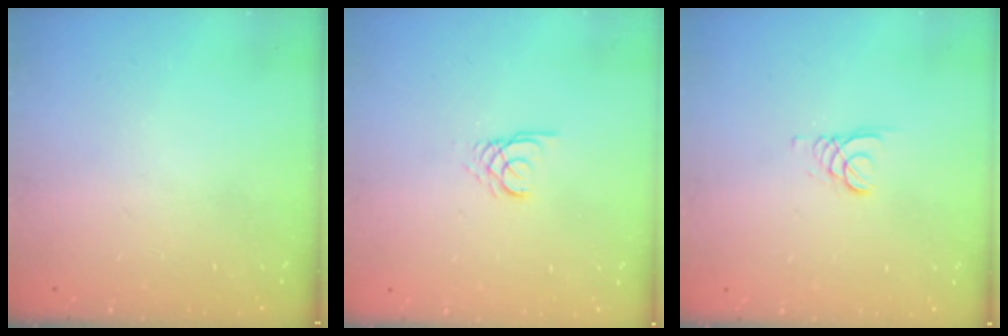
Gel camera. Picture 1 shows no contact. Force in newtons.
{"total": 3.0, "press": 3.0, "slide": 0.3}
{"total": 1.2, "press": 1.2, "slide": 0.1}